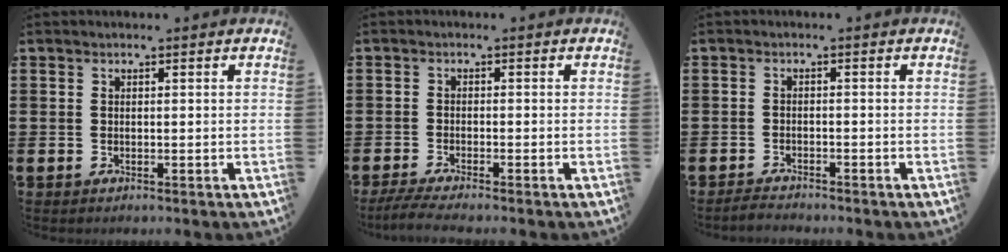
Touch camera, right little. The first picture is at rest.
{"total": 2.0, "force": [-1.5, 0.0, 1.3], "torque": [-0.027, -0.002, -0.028]}
{"total": 1.2, "force": [-1.2, 0.1, 0.1], "torque": [-0.005, 0.003, -0.025]}